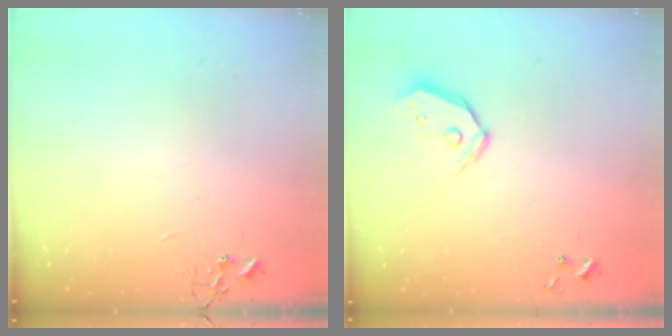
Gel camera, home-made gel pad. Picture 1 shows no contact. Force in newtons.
{"total": 8.7, "press": 8.6, "slide": 1.3}